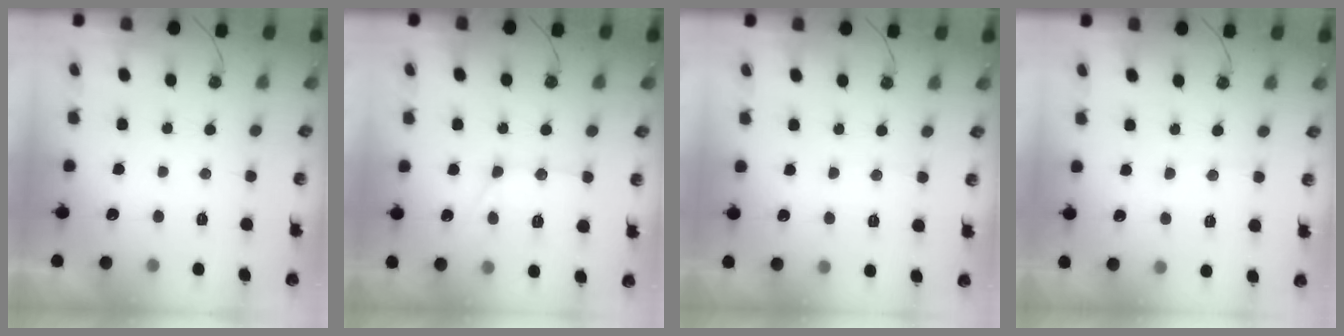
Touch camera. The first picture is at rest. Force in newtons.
{"total": 12.3, "press": 12.3, "slide": 0.9}
{"total": 5.2, "press": 5.1, "slide": 0.6}
{"total": 5.3, "press": 5.3, "slide": 0.4}